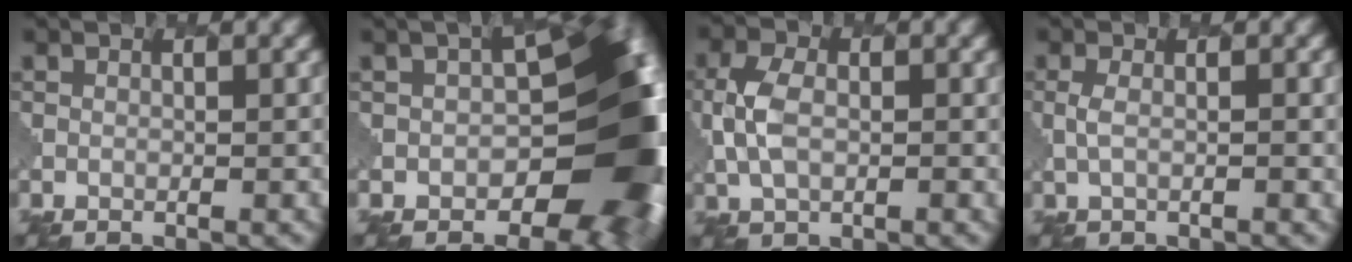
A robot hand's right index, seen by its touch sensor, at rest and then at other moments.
{"total": 13.3, "force": [-1.9, 8.4, 10.1], "torque": [-0.094, -0.012, -0.033]}
{"total": 2.7, "force": [0.5, 1.8, 1.9], "torque": [-0.064, 0.002, -0.009]}
{"total": 0.9, "force": [0.7, -0.4, 0.5], "torque": [-0.025, 0.004, -0.006]}